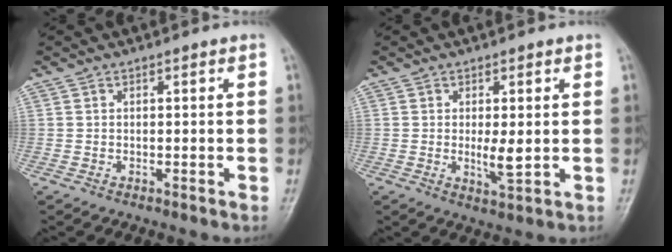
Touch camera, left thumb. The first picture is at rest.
{"total": 4.2, "force": [0.1, 1.2, 4.0], "torque": [-0.066, -0.012, 0.006]}